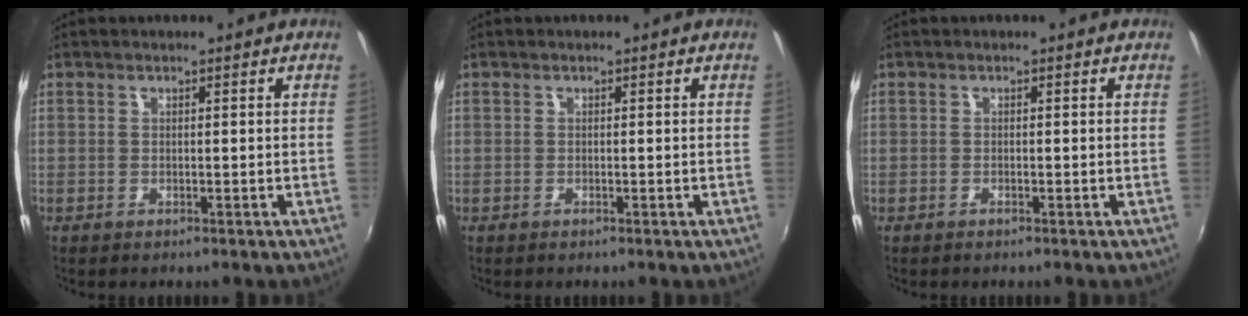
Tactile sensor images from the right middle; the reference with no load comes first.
{"total": 0.0}
{"total": 0.0}